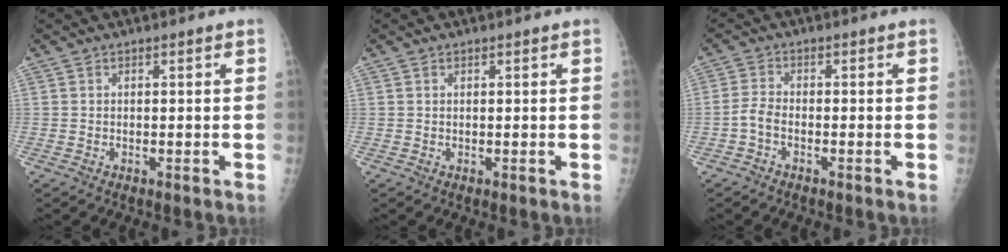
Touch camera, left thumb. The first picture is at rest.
{"total": 0.6, "force": [0.3, 0.4, 0.3], "torque": [-0.003, -0.001, 0.004]}
{"total": 2.7, "force": [-1.3, 1.4, 2.0], "torque": [-0.045, 0.009, -0.032]}